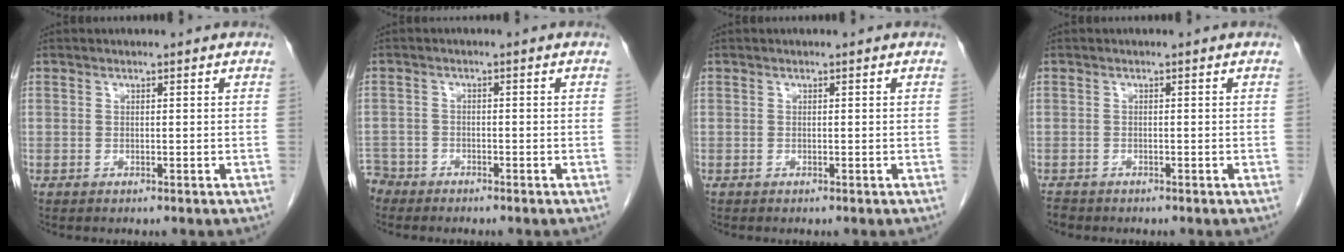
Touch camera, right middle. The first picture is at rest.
{"total": 3.5, "force": [-3.2, 1.5, -0.4], "torque": [0.004, 0.000, -0.065]}
{"total": 0.0}
{"total": 1.5, "force": [-1.3, 0.7, 0.1], "torque": [-0.010, -0.003, -0.023]}